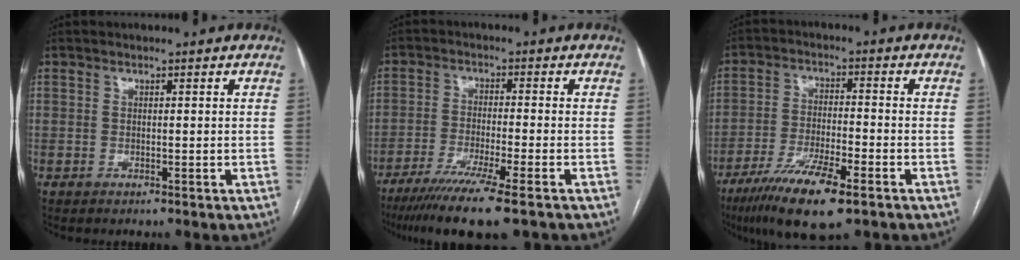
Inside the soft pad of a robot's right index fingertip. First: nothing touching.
{"total": 11.5, "force": [-8.3, -0.4, 7.9], "torque": [-0.127, -0.030, -0.131]}
{"total": 11.8, "force": [-7.3, 1.8, 9.1], "torque": [-0.168, -0.026, -0.124]}